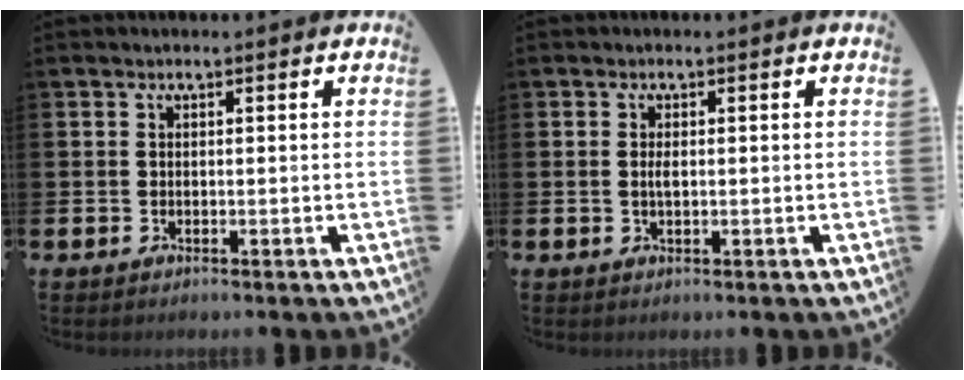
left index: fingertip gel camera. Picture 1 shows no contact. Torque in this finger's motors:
{"motor_torque": [0.56, -0.12, 0.03, 0.08]}